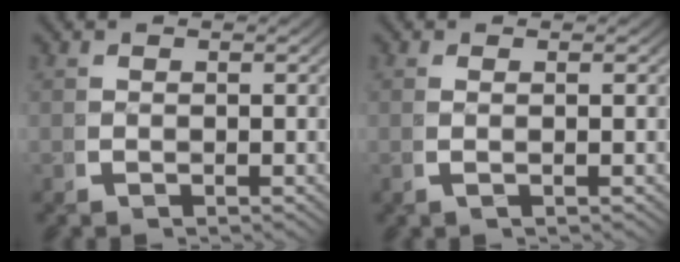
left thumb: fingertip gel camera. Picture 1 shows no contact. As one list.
[{"total": 0.9, "force": [0.0, -0.7, 0.6], "torque": [-0.019, 0.002, -0.001]}]